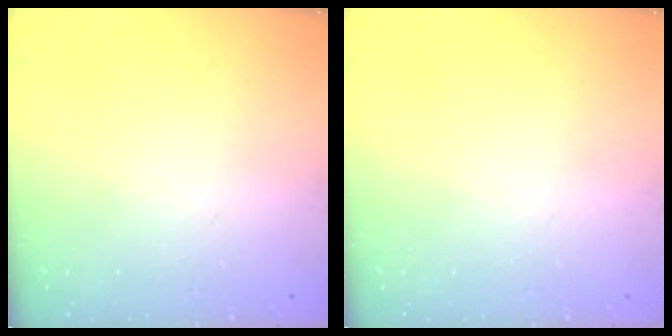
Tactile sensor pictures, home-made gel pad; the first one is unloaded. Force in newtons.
{"total": 0.0}